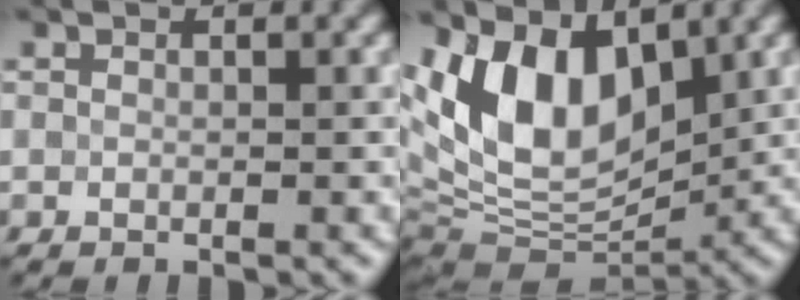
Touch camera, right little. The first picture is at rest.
{"total": 10.8, "force": [3.4, 6.1, 8.3], "torque": [-0.155, 0.008, 0.050]}